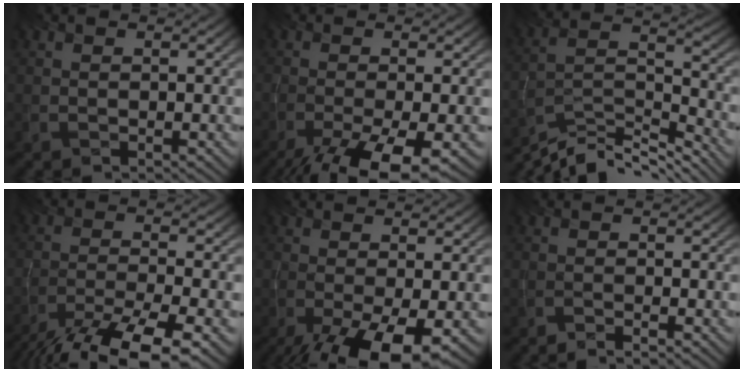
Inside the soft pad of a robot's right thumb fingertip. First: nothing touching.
{"total": 11.7, "force": [-6.7, 3.0, 9.1], "torque": [-0.131, -0.020, -0.108]}
{"total": 11.4, "force": [-10.5, 1.9, 3.9], "torque": [-0.057, -0.007, -0.200]}
{"total": 11.5, "force": [-9.5, 1.4, 6.4], "torque": [-0.094, -0.009, -0.163]}
{"total": 11.4, "force": [-5.6, 3.4, 9.4], "torque": [-0.142, -0.010, -0.090]}
{"total": 1.8, "force": [-1.8, -0.4, 0.0], "torque": [0.004, -0.005, -0.040]}